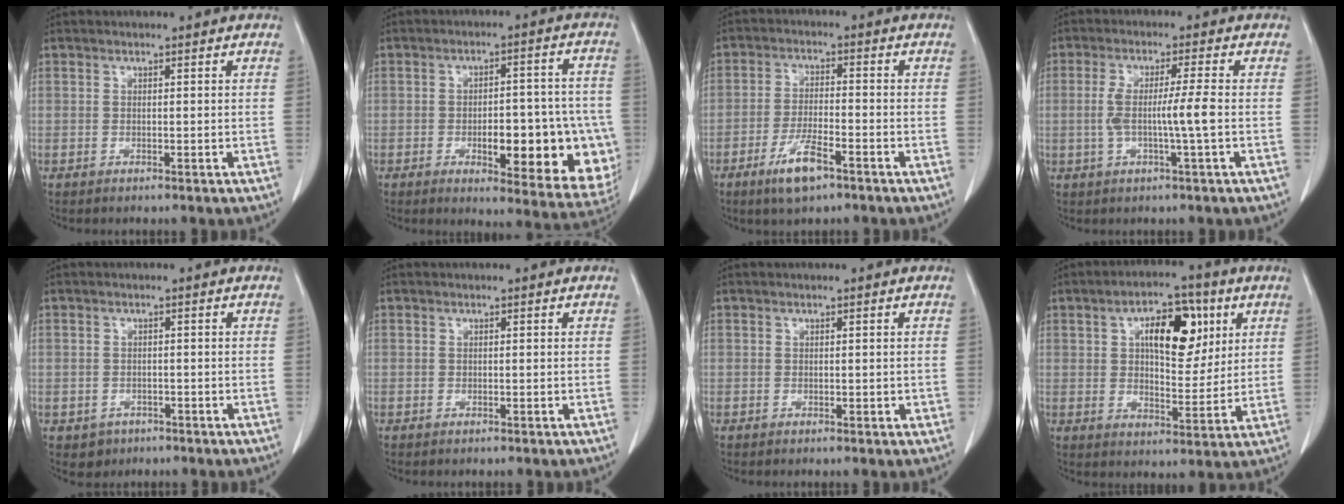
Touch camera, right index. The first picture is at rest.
{"total": 16.5, "force": [-4.5, 5.7, 14.8], "torque": [-0.124, 0.026, -0.037]}
{"total": 6.7, "force": [-4.1, 1.4, 5.1], "torque": [-0.102, -0.008, -0.072]}
{"total": 5.8, "force": [-0.8, -0.6, 5.7], "torque": [-0.111, 0.004, -0.012]}
{"total": 2.8, "force": [-1.3, 2.4, 0.3], "torque": [0.001, 0.010, -0.012]}
{"total": 0.0}
{"total": 0.8, "force": [0.0, 0.5, 0.6], "torque": [-0.005, 0.001, 0.001]}
{"total": 11.3, "force": [4.1, 5.1, 9.2], "torque": [-0.142, 0.019, 0.067]}